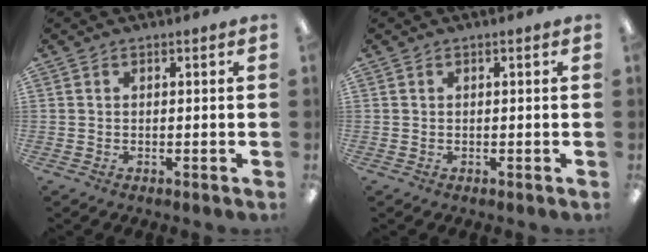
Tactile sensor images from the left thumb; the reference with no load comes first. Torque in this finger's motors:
{"motor_torque": [0.00, 0.00, -0.04, -0.03, 0.00]}